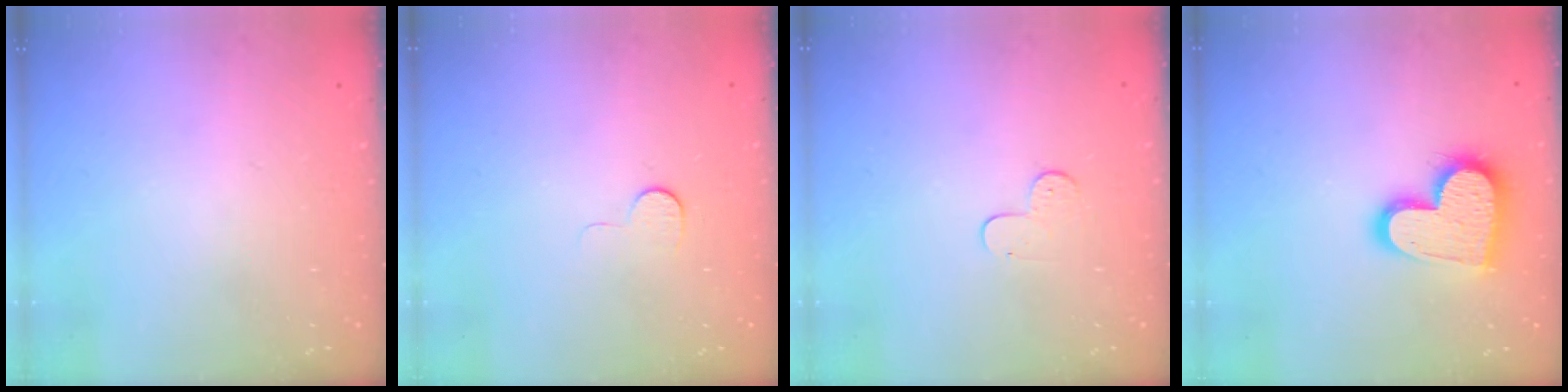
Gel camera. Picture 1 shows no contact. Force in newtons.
{"total": 5.0, "press": 5.0, "slide": 0.5}
{"total": 3.9, "press": 3.8, "slide": 0.4}
{"total": 15.7, "press": 15.7, "slide": 0.8}